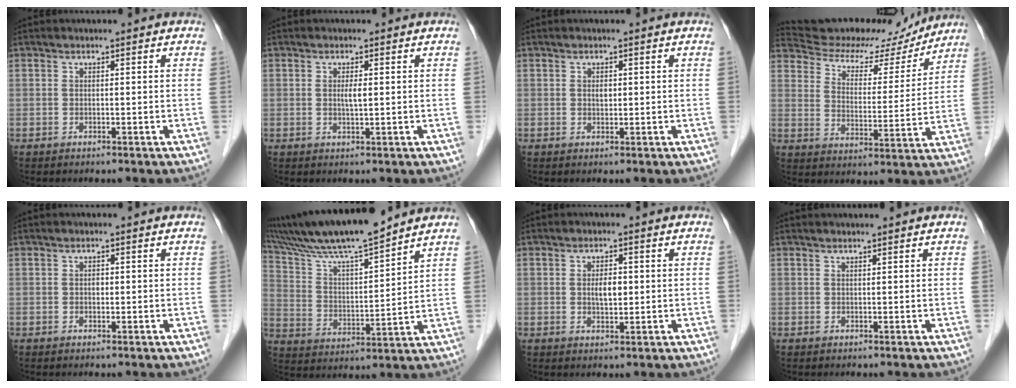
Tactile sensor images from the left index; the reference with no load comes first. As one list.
[{"total": 1.4, "force": [0.3, 0.1, 1.4], "torque": [-0.030, -0.002, 0.007]}, {"total": 0.9, "force": [0.3, 0.5, 0.6], "torque": [-0.011, 0.000, 0.007]}, {"total": 18.0, "force": [17.1, 4.4, 3.7], "torque": [-0.055, -0.002, 0.244]}, {"total": 0.6, "force": [0.0, 0.4, 0.4], "torque": [-0.007, 0.001, 0.001]}, {"total": 15.3, "force": [13.3, 0.0, 7.6], "torque": [-0.145, 0.010, 0.240]}, {"total": 2.7, "force": [0.3, 1.2, 2.4], "torque": [-0.043, 0.000, 0.005]}, {"total": 1.3, "force": [1.2, -0.2, 0.5], "torque": [-0.005, 0.010, 0.024]}]